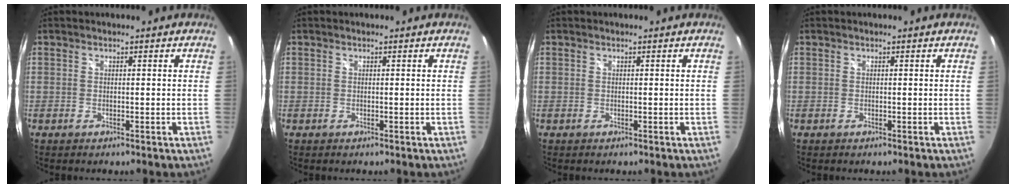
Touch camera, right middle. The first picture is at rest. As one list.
[{"total": 0.0}, {"total": 0.0}, {"total": 0.0}]